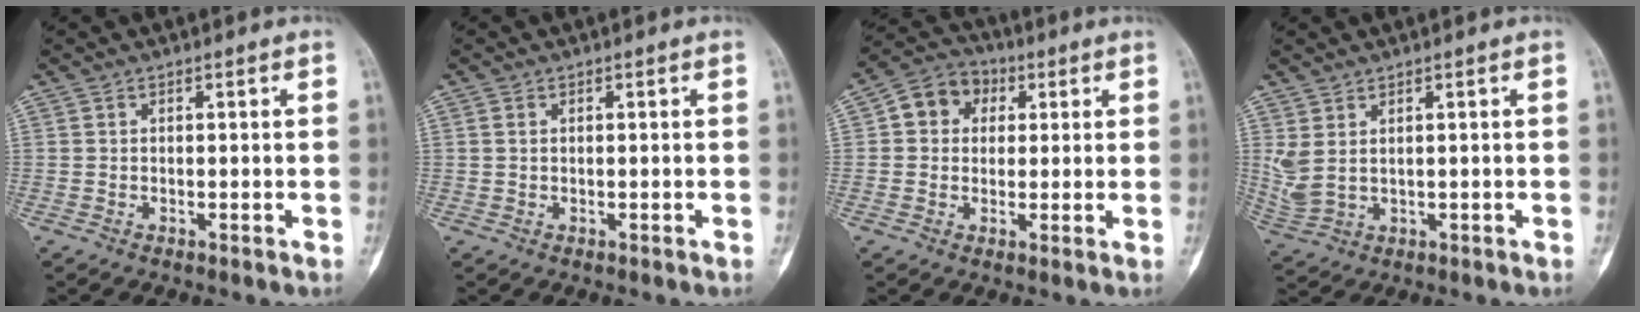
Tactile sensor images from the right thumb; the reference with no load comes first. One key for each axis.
{"total": 0.7, "fx": 0.2, "fy": 0.5, "fz": 0.5, "tx": -0.011, "ty": 0.001, "tz": 0.003}
{"total": 8.2, "fx": 2.0, "fy": 6.9, "fz": 3.8, "tx": -0.029, "ty": 0.010, "tz": 0.020}
{"total": 4.9, "fx": 1.3, "fy": 2.6, "fz": 3.9, "tx": -0.093, "ty": -0.001, "tz": 0.040}